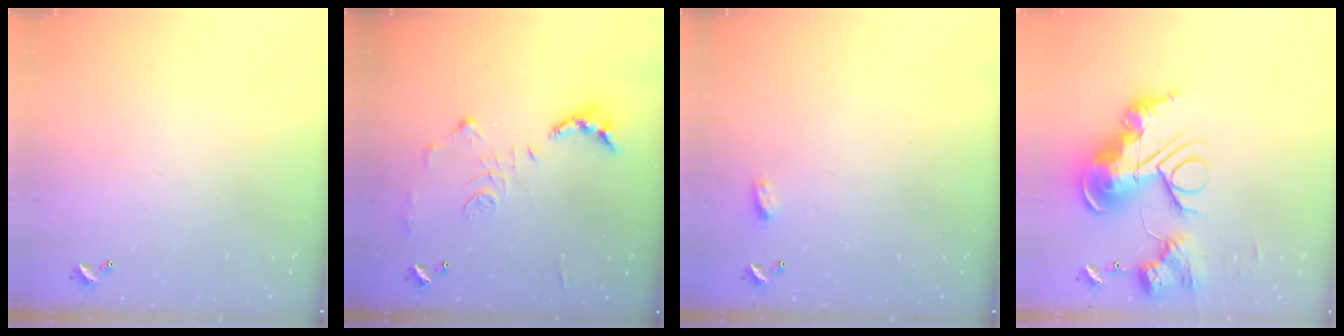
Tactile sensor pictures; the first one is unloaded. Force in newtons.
{"total": 10.7, "press": 10.6, "slide": 0.5}
{"total": 3.1, "press": 3.0, "slide": 0.4}
{"total": 0.7, "press": 0.7, "slide": 0.0}